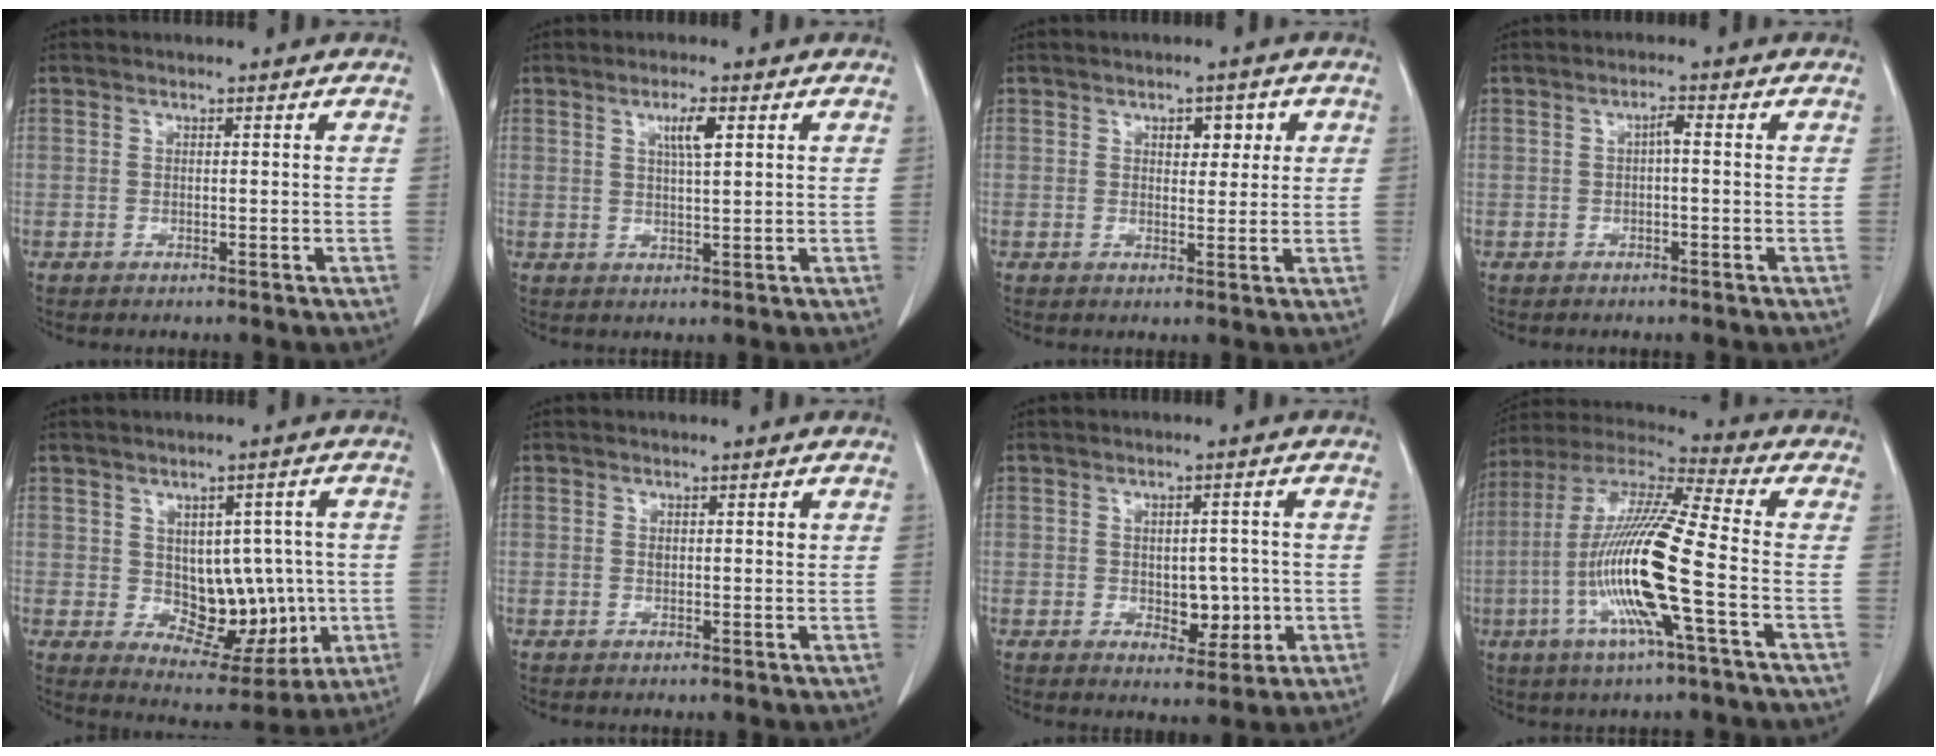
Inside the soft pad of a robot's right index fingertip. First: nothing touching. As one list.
[{"total": 3.5, "force": [1.4, 0.4, 3.1], "torque": [-0.054, 0.000, 0.024]}, {"total": 3.6, "force": [1.4, 2.0, 2.7], "torque": [-0.031, 0.007, 0.019]}, {"total": 1.5, "force": [0.0, 0.3, 1.5], "torque": [-0.025, 0.005, -0.001]}, {"total": 10.4, "force": [-0.4, 6.5, 8.2], "torque": [-0.098, 0.012, 0.017]}, {"total": 1.3, "force": [0.3, 0.6, 1.1], "torque": [-0.022, 0.004, 0.008]}, {"total": 5.2, "force": [-0.8, 3.0, 4.1], "torque": [-0.047, 0.001, -0.001]}, {"total": 17.2, "force": [-4.5, 0.3, 16.6], "torque": [-0.339, -0.008, -0.095]}]